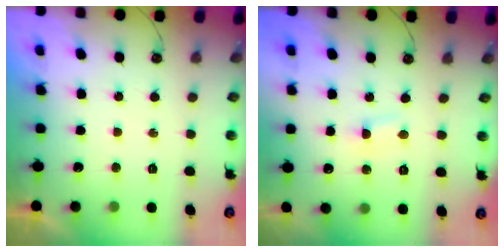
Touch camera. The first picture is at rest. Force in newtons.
{"total": 1.5, "press": 1.4, "slide": 0.2}